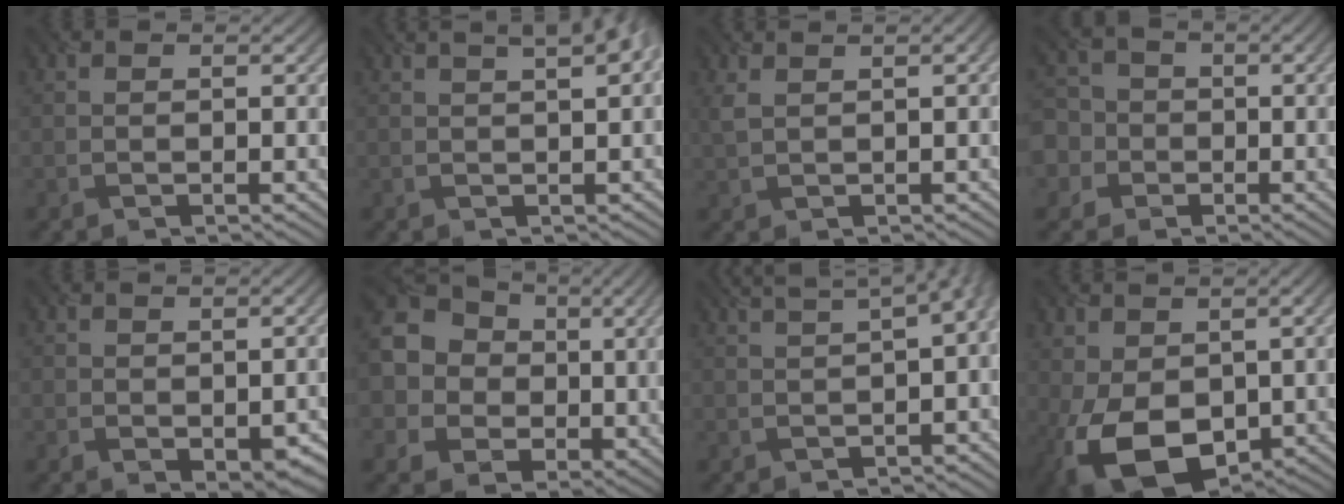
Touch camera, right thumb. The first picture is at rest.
{"total": 5.6, "force": [2.3, 1.8, 4.7], "torque": [-0.043, 0.022, 0.018]}
{"total": 3.0, "force": [1.5, 1.0, 2.4], "torque": [-0.046, 0.012, 0.033]}
{"total": 7.1, "force": [-1.3, 6.7, 1.8], "torque": [-0.071, 0.004, -0.054]}
{"total": 3.7, "force": [-1.2, 2.3, 2.7], "torque": [-0.039, -0.020, -0.006]}
{"total": 14.9, "force": [2.6, 13.4, 6.0], "torque": [-0.202, 0.023, 0.034]}
{"total": 10.2, "force": [3.5, 4.1, 8.6], "torque": [-0.092, 0.053, 0.036]}
{"total": 10.8, "force": [-2.4, 6.8, 8.0], "torque": [-0.198, -0.025, -0.031]}